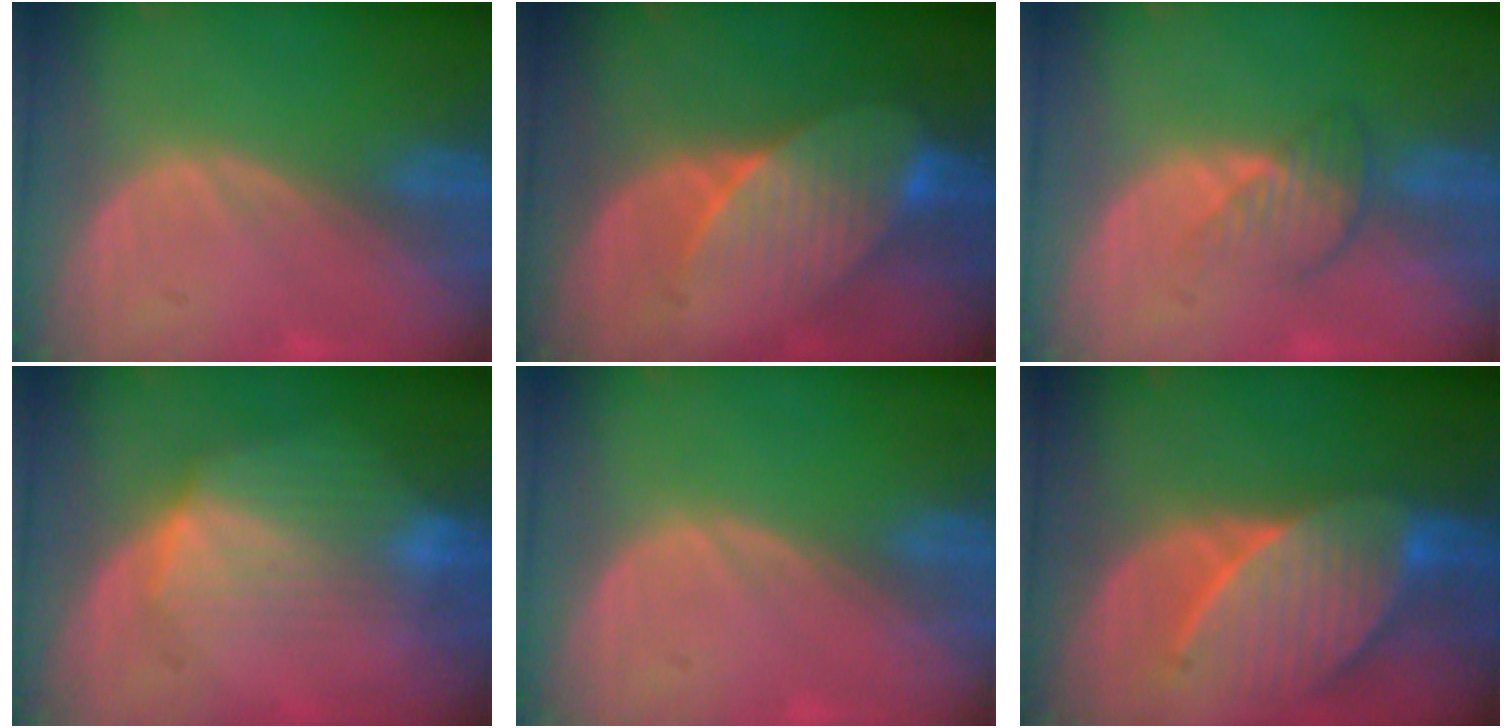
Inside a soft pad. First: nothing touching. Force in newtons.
{"total": 8.2, "press": 7.3, "slide": 3.6}
{"total": 3.7, "press": 3.4, "slide": 1.5}
{"total": 7.2, "press": 6.7, "slide": 2.6}
{"total": 0.0}
{"total": 8.9, "press": 8.7, "slide": 2.0}